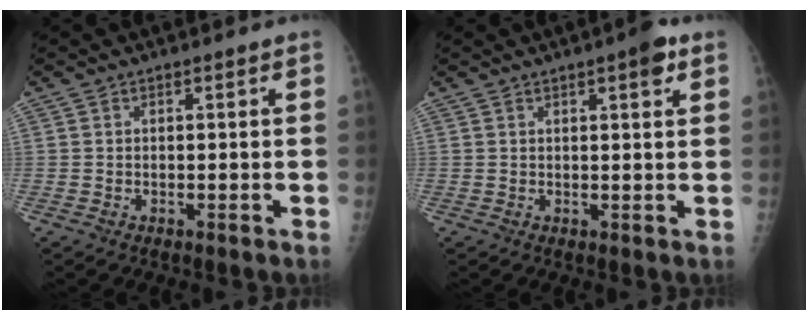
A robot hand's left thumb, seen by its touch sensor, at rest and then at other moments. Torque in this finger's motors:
{"motor_torque": [0.44, 0.47, 0.59, 0.02, 0.02]}